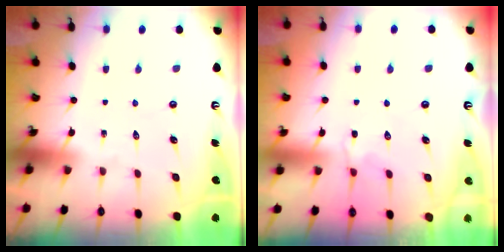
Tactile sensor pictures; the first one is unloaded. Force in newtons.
{"total": 2.1, "press": 1.9, "slide": 0.9}